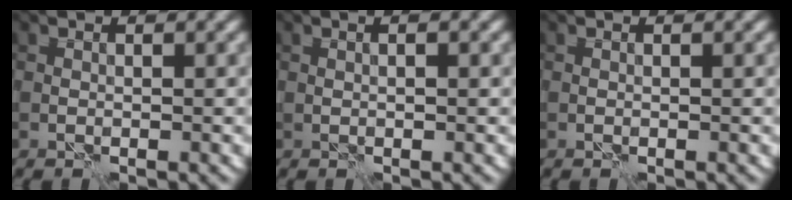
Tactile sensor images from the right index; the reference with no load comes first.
{"total": 0.9, "force": [0.3, 0.1, 0.8], "torque": [-0.011, -0.002, 0.005]}
{"total": 0.0}